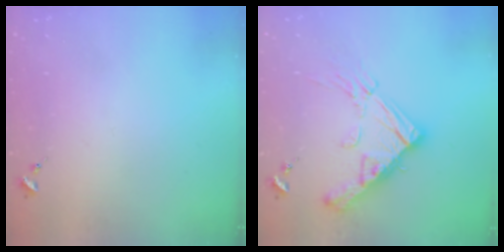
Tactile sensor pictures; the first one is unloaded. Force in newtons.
{"total": 17.3, "press": 17.2, "slide": 1.7}